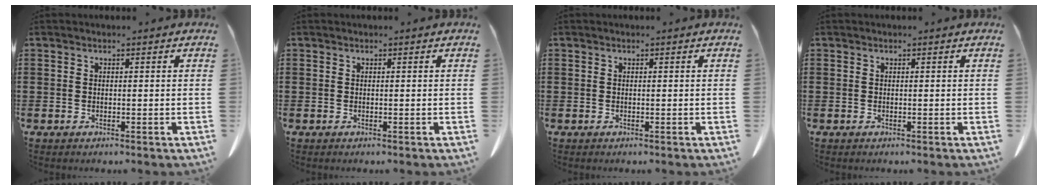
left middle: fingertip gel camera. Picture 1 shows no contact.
{"total": 0.0}
{"total": 0.0}
{"total": 0.0}